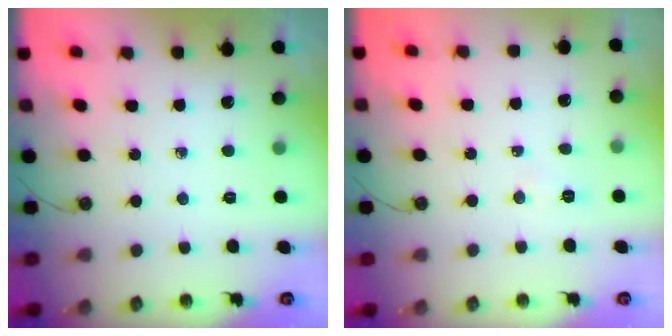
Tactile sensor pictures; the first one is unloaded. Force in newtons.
{"total": 4.1, "press": 4.0, "slide": 0.4}